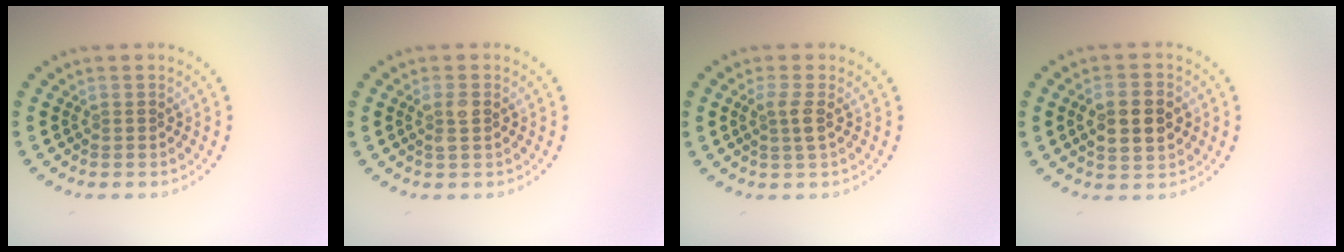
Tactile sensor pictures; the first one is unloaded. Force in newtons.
{"total": 1.5, "press": 1.4, "slide": 0.5}
{"total": 1.5, "press": 1.3, "slide": 0.7}
{"total": 4.5, "press": 4.5, "slide": 0.1}